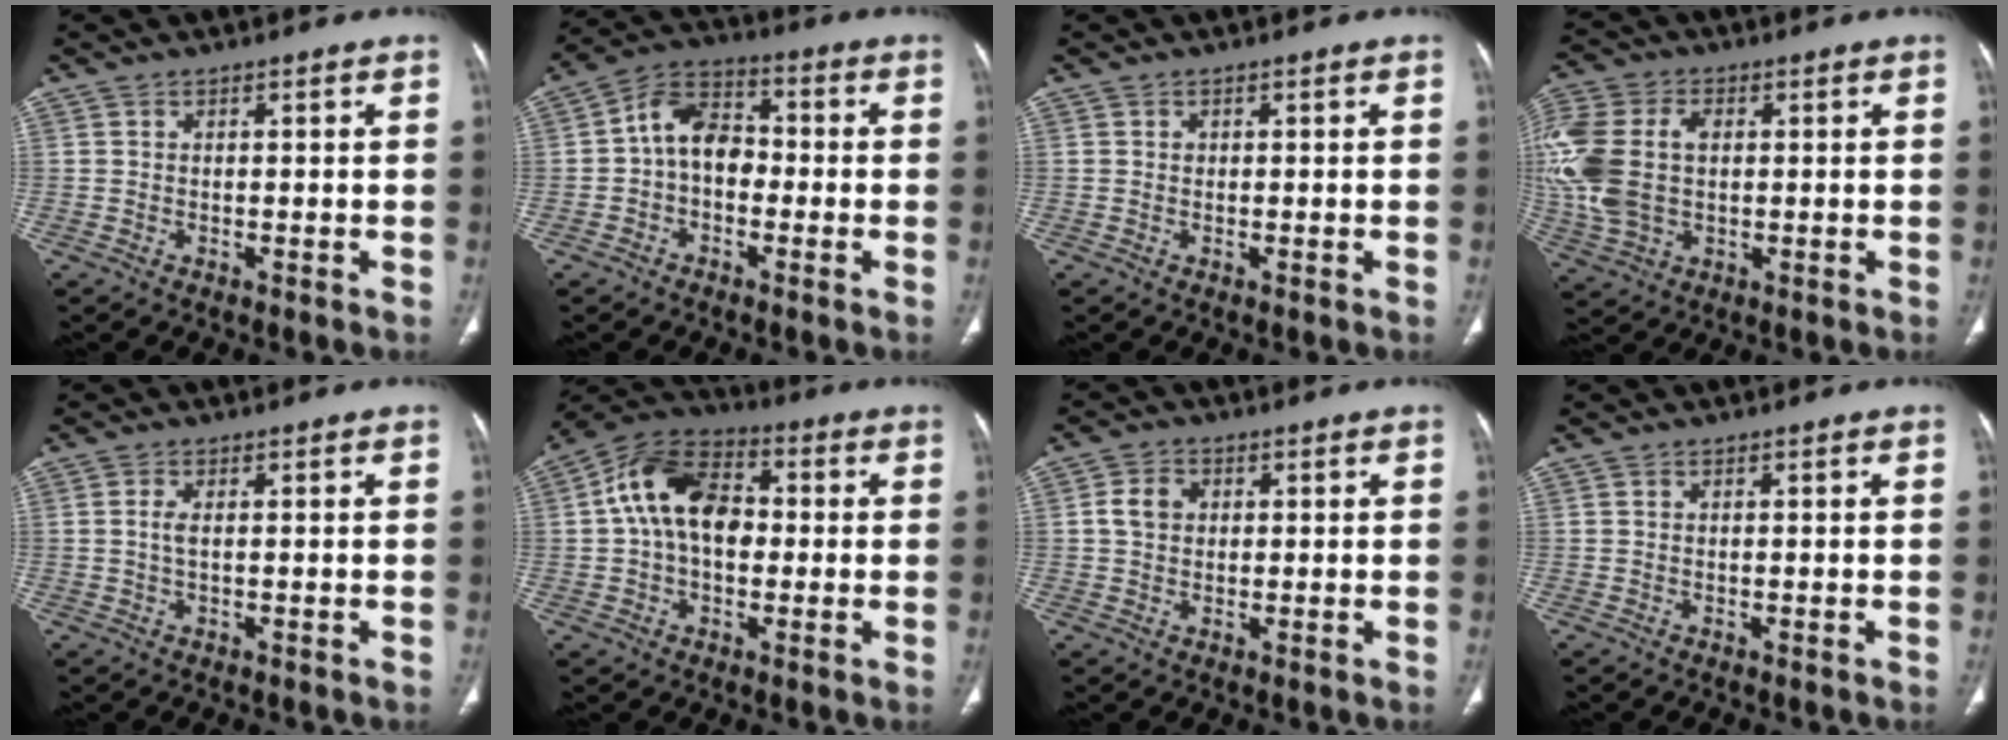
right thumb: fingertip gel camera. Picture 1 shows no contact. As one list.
[{"total": 8.9, "force": [-1.0, 6.5, 6.0], "torque": [-0.078, 0.032, -0.034]}, {"total": 0.5, "force": [0.1, 0.5, 0.2], "torque": [0.001, 0.002, 0.002]}, {"total": 16.9, "force": [1.2, 11.5, 12.3], "torque": [-0.308, 0.010, 0.029]}, {"total": 1.9, "force": [0.1, 0.7, 1.7], "torque": [-0.045, 0.001, 0.004]}, {"total": 14.2, "force": [0.9, 9.6, 10.4], "torque": [-0.163, 0.032, 0.003]}, {"total": 4.0, "force": [0.7, 3.3, 2.2], "torque": [-0.035, 0.008, 0.010]}, {"total": 0.0}]